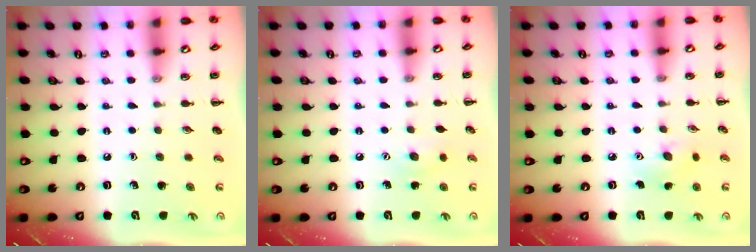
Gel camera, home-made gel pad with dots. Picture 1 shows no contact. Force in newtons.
{"total": 6.5, "press": 6.4, "slide": 1.1}
{"total": 5.6, "press": 5.5, "slide": 1.0}